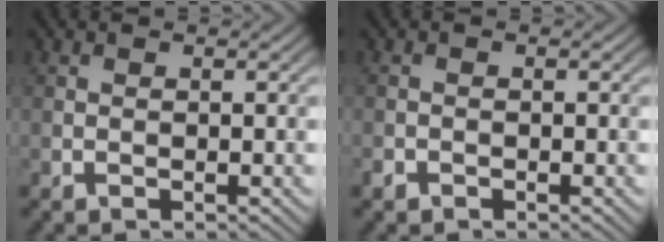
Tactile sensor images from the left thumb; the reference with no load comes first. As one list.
[{"total": 0.9, "force": [-0.7, 0.5, 0.2], "torque": [-0.004, -0.001, -0.018]}]